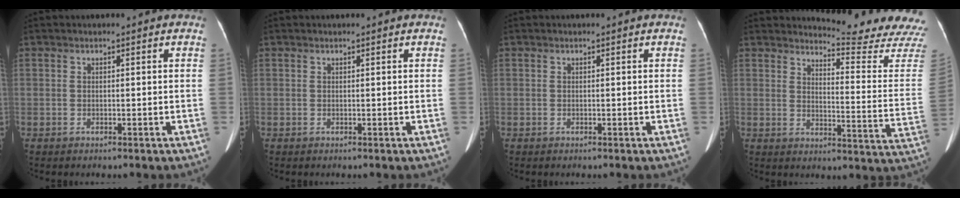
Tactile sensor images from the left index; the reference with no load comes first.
{"total": 0.0}
{"total": 0.0}
{"total": 16.1, "force": [15.9, -2.2, 2.1], "torque": [-0.030, -0.151, 0.174]}